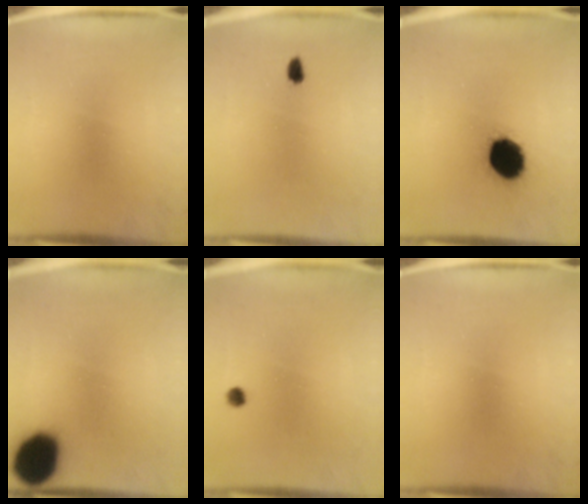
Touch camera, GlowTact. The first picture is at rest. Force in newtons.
{"total": 1.4}
{"total": 14.5}
{"total": 18.8}
{"total": 1.3}
{"total": 0.0}